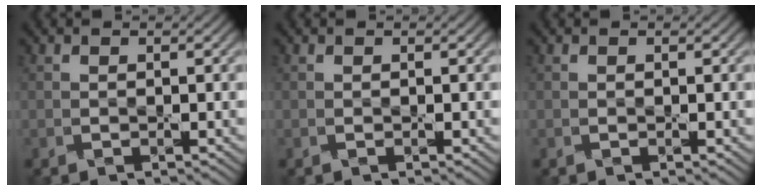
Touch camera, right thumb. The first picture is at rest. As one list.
[{"total": 0.0}, {"total": 0.0}]